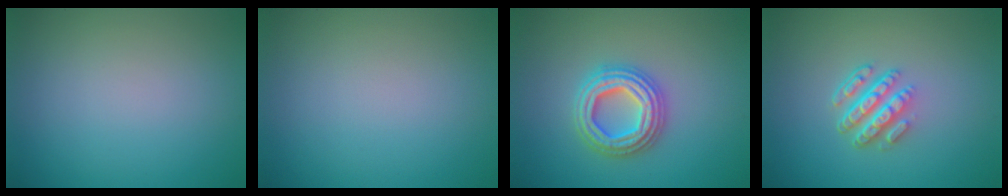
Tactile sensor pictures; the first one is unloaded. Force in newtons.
{"total": 0.0}
{"total": 4.8, "press": 4.7, "slide": 0.8}
{"total": 4.7, "press": 3.3, "slide": 3.3}